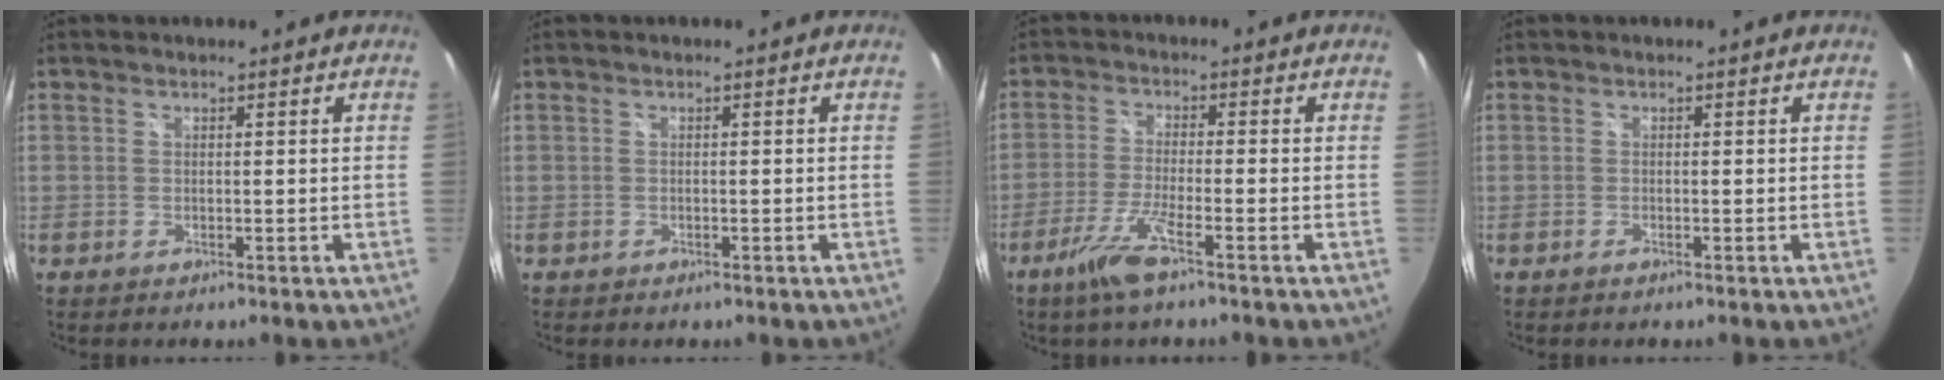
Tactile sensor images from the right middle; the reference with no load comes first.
{"total": 0.6, "force": [-0.4, 0.4, 0.1], "torque": [-0.005, -0.002, -0.006]}
{"total": 6.8, "force": [-4.4, 0.2, 5.1], "torque": [-0.119, -0.012, -0.087]}
{"total": 0.5, "force": [-0.5, 0.0, 0.3], "torque": [-0.003, -0.001, -0.010]}